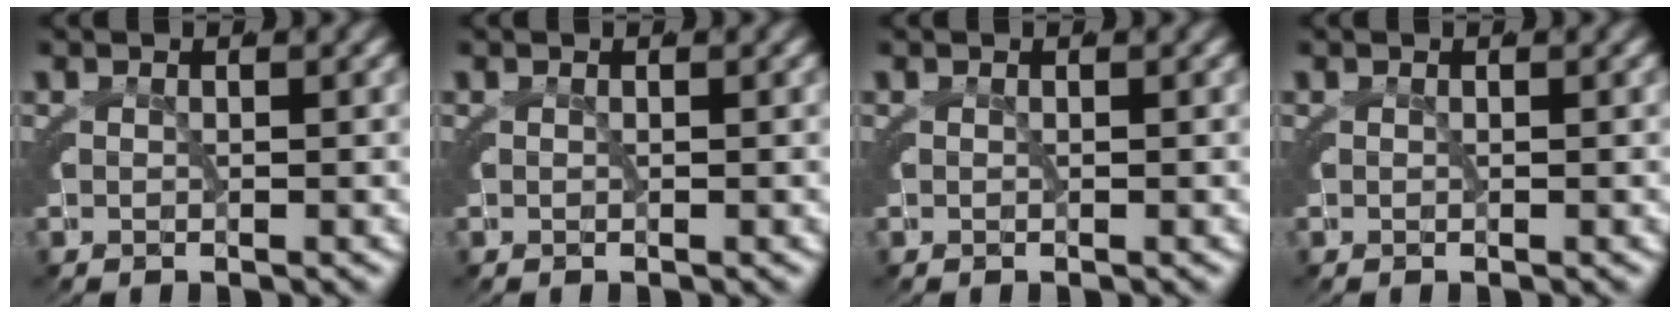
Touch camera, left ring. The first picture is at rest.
{"total": 0.0}
{"total": 0.0}
{"total": 0.0}